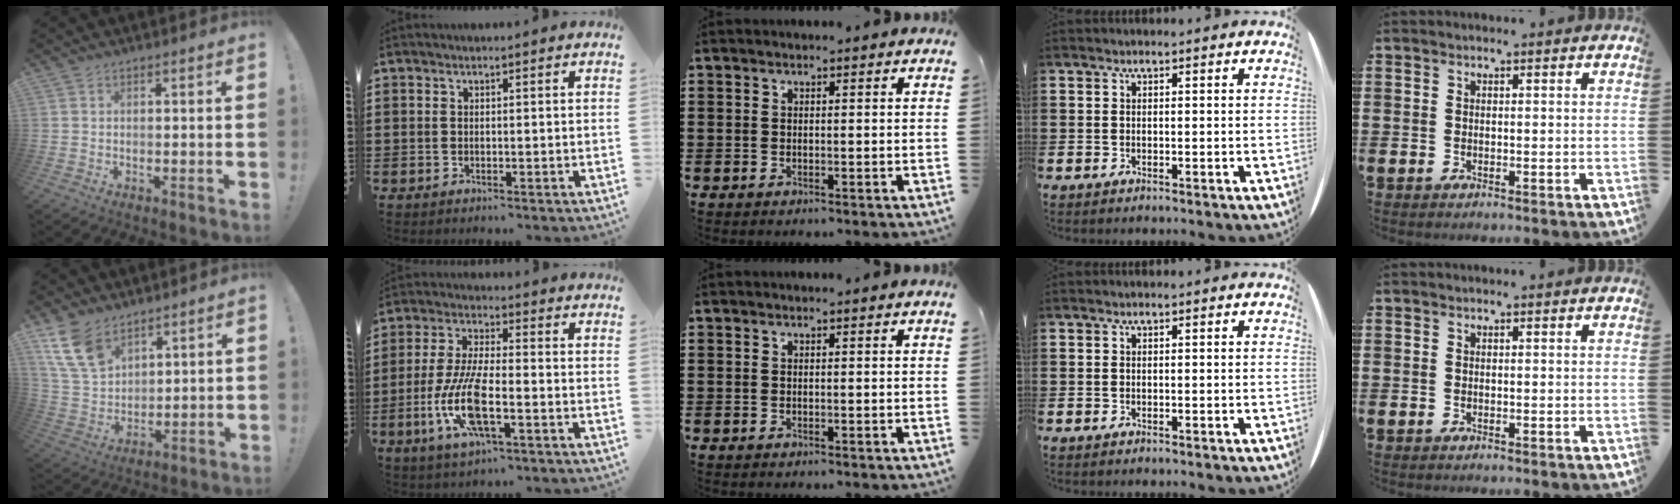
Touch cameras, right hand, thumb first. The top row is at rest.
{"thumb": {"total": 13.3, "force": [8.5, 8.0, 6.3], "torque": [-0.141, -0.038, 0.170]}, "index": {"total": 10.6, "force": [-3.7, 3.1, 9.4], "torque": [-0.214, -0.016, -0.071]}}